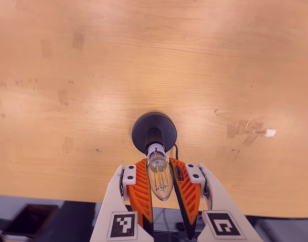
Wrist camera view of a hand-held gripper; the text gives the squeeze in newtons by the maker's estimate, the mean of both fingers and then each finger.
{"total": 13.3, "left": 12.0, "right": 14.6}